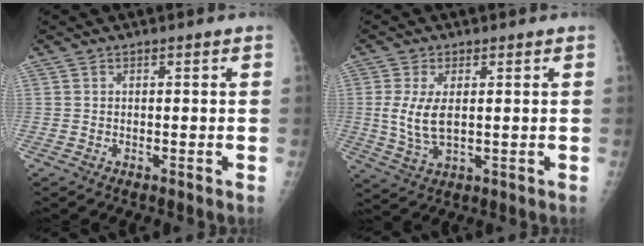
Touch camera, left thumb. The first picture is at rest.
{"total": 7.1, "force": [0.8, 3.4, 6.1], "torque": [-0.127, -0.012, 0.021]}